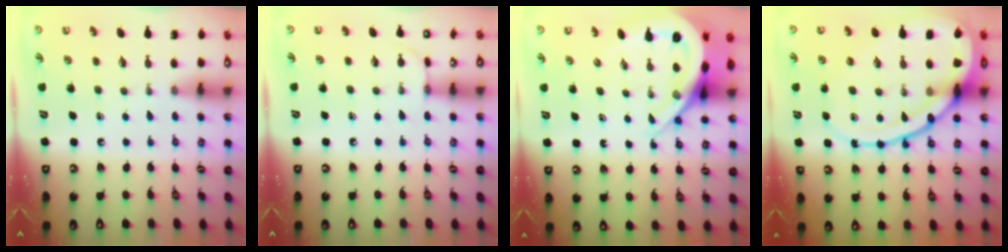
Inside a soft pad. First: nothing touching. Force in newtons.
{"total": 4.3, "press": 4.3, "slide": 0.2}
{"total": 10.4, "press": 10.3, "slide": 1.1}
{"total": 18.4, "press": 18.3, "slide": 1.9}